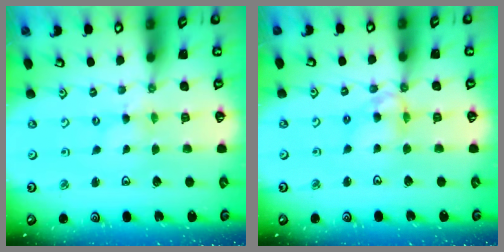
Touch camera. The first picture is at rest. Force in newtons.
{"total": 8.5, "press": 8.5, "slide": 0.7}